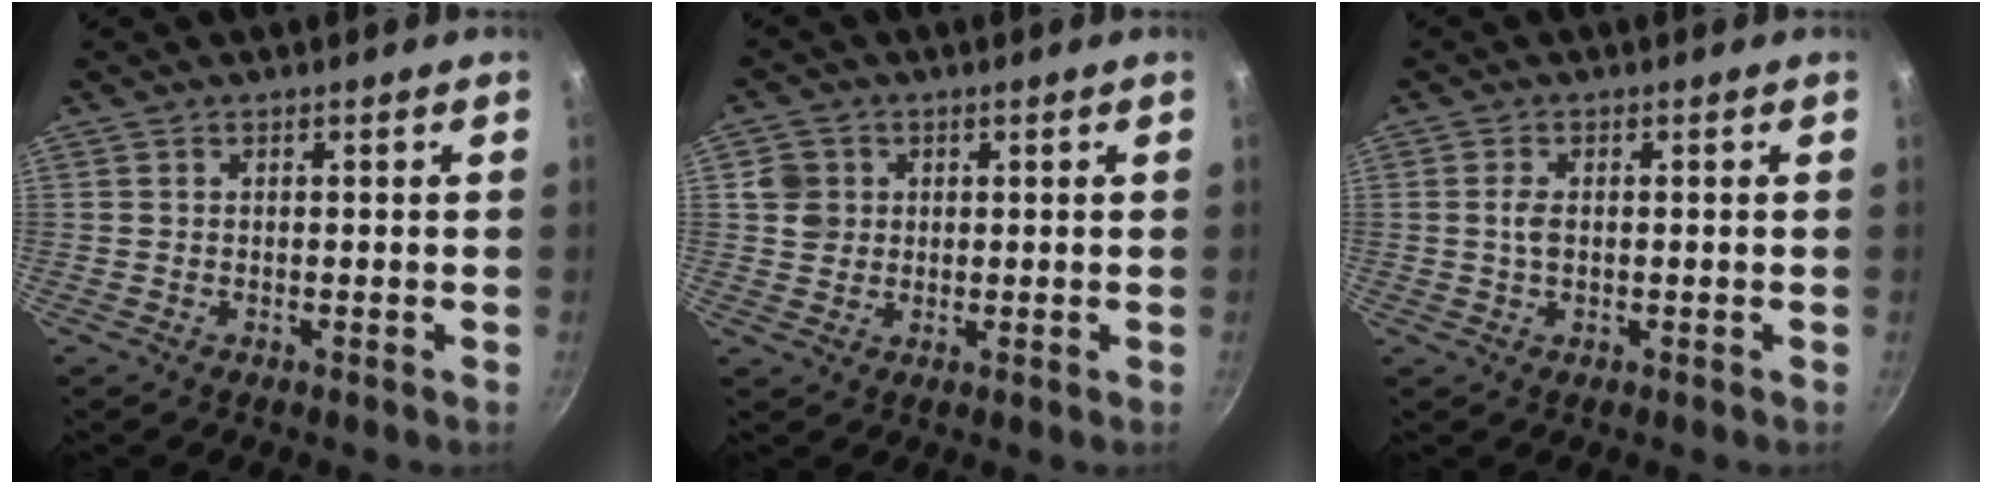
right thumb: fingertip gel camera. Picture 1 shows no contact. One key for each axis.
{"total": 4.6, "fx": 1.0, "fy": 4.2, "fz": 1.4, "tx": -0.004, "ty": 0.001, "tz": 0.016}
{"total": 2.6, "fx": 0.1, "fy": 1.5, "fz": 2.1, "tx": -0.042, "ty": 0.001, "tz": 0.001}